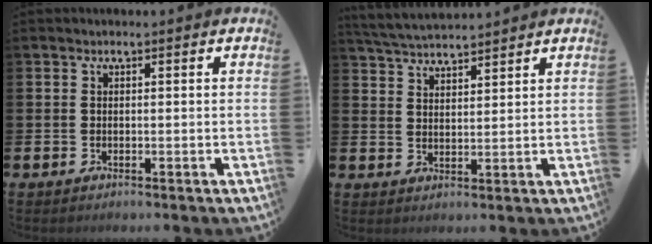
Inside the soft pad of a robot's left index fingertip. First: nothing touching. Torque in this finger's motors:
{"motor_torque": [0.34, -1.08, 0.17, 0.18]}